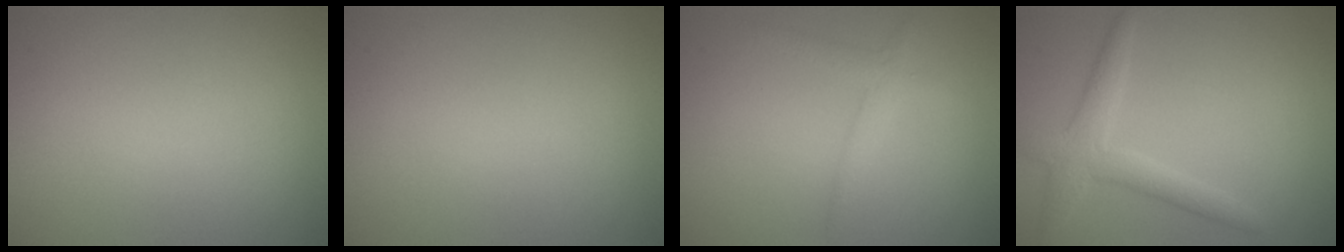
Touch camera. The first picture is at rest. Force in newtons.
{"total": 0.0}
{"total": 1.8, "press": 1.8, "slide": 0.0}
{"total": 3.1, "press": 3.1, "slide": 0.1}